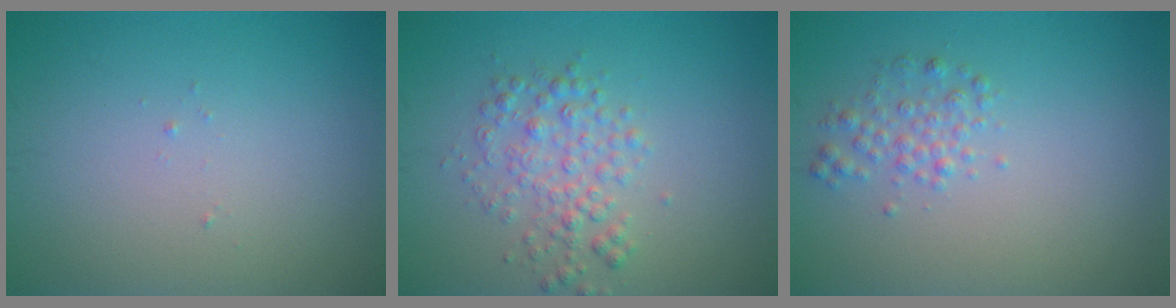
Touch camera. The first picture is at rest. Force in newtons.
{"total": 2.9, "press": 2.9, "slide": 0.0}
{"total": 1.7, "press": 1.7, "slide": 0.0}